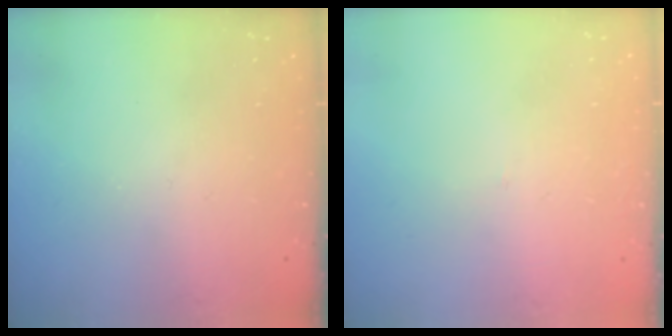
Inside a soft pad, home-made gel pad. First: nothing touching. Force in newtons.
{"total": 1.5, "press": 1.5, "slide": 0.1}